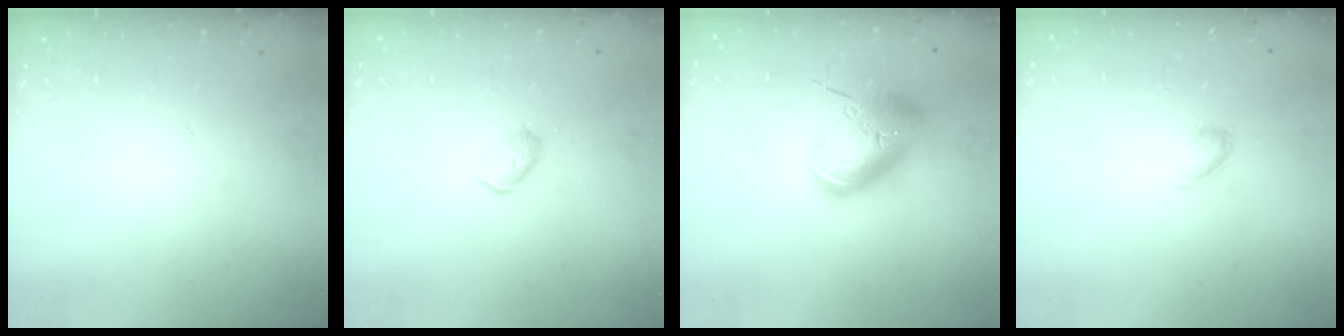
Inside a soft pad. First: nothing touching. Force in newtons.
{"total": 3.9, "press": 3.8, "slide": 0.7}
{"total": 18.4, "press": 18.1, "slide": 3.1}
{"total": 5.7, "press": 5.7, "slide": 0.6}